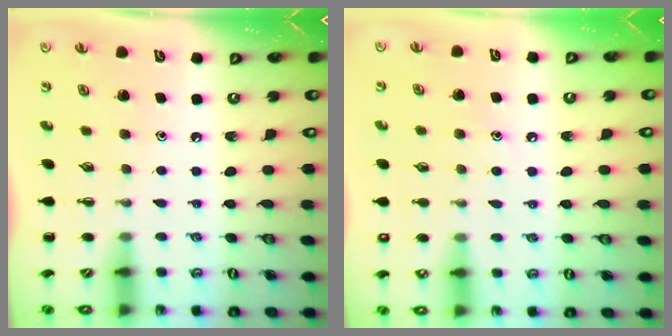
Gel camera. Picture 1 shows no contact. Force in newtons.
{"total": 6.6, "press": 6.4, "slide": 1.6}